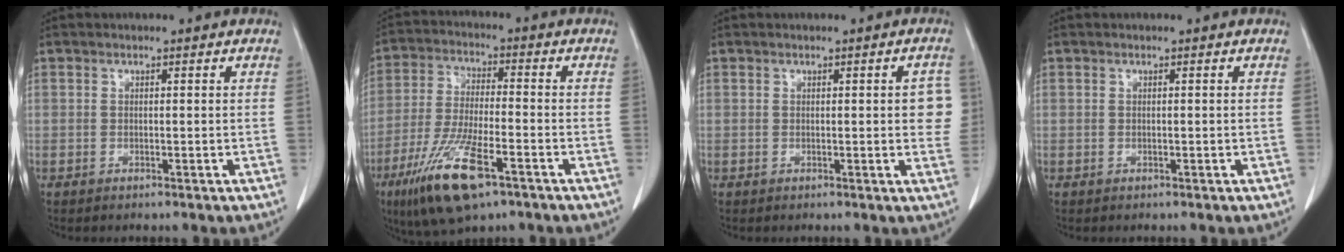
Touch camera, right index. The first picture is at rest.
{"total": 13.2, "force": [-7.3, 2.8, 10.6], "torque": [-0.218, -0.026, -0.129]}
{"total": 4.2, "force": [0.4, 1.1, 4.0], "torque": [-0.030, 0.001, 0.001]}
{"total": 0.0}